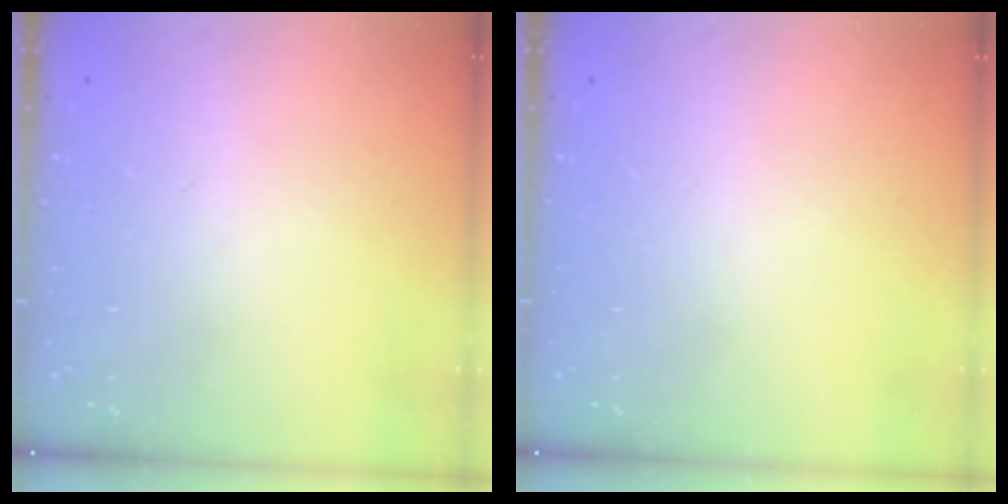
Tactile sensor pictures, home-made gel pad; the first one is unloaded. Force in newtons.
{"total": 0.0}